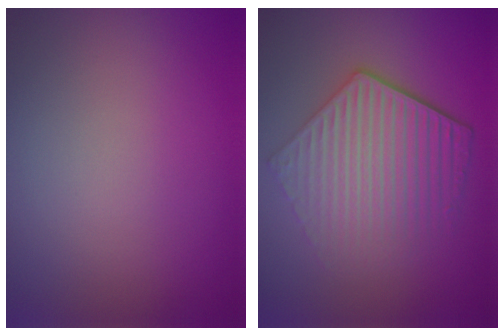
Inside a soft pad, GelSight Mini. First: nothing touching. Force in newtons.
{"total": 6.2, "press": 4.4, "slide": 4.3}